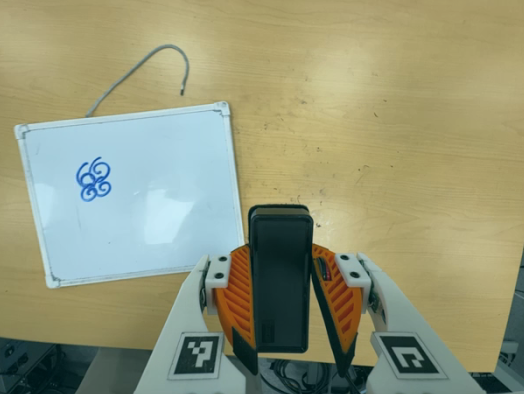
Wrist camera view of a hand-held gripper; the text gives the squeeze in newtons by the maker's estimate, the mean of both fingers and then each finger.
{"total": 6.0, "left": 4.9, "right": 7.2}